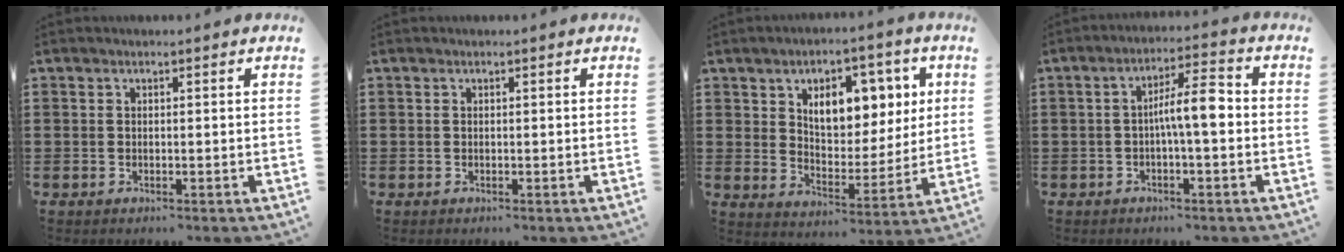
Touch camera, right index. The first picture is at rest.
{"total": 0.0}
{"total": 8.7, "force": [3.8, 5.2, 5.9], "torque": [-0.105, 0.000, 0.060]}
{"total": 6.4, "force": [-0.4, 1.5, 6.2], "torque": [-0.115, 0.010, -0.012]}